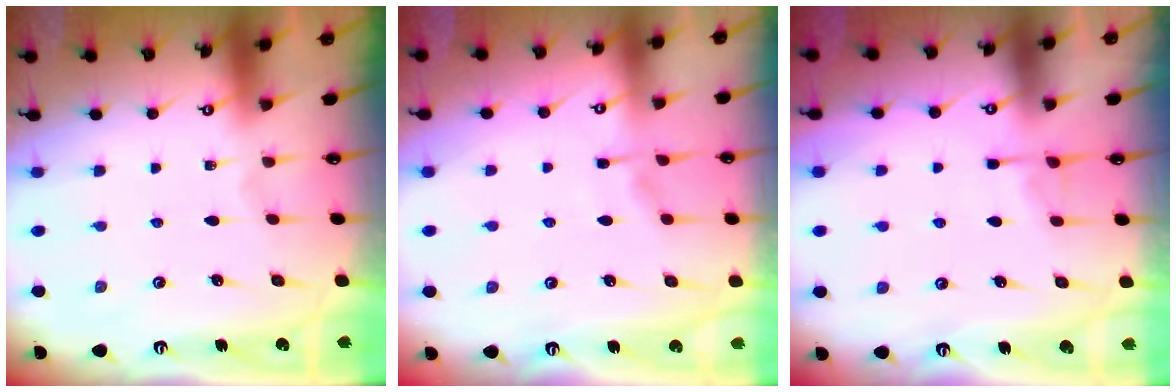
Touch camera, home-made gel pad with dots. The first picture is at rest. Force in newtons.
{"total": 2.6, "press": 2.5, "slide": 0.6}
{"total": 4.2, "press": 4.1, "slide": 0.7}